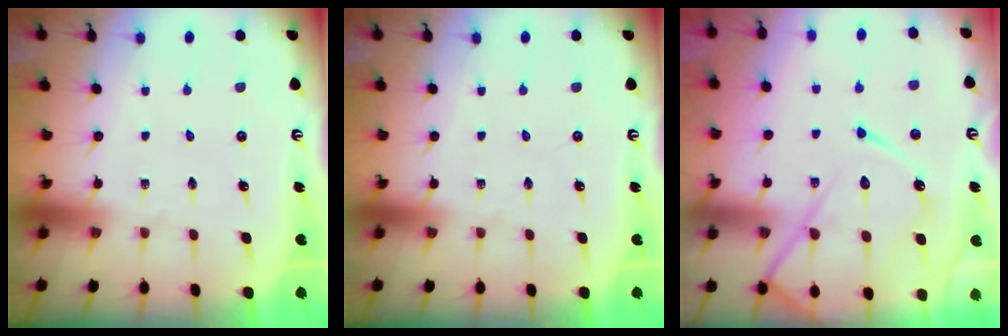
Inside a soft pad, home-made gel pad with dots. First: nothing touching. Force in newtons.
{"total": 0.0}
{"total": 17.5, "press": 17.4, "slide": 1.6}